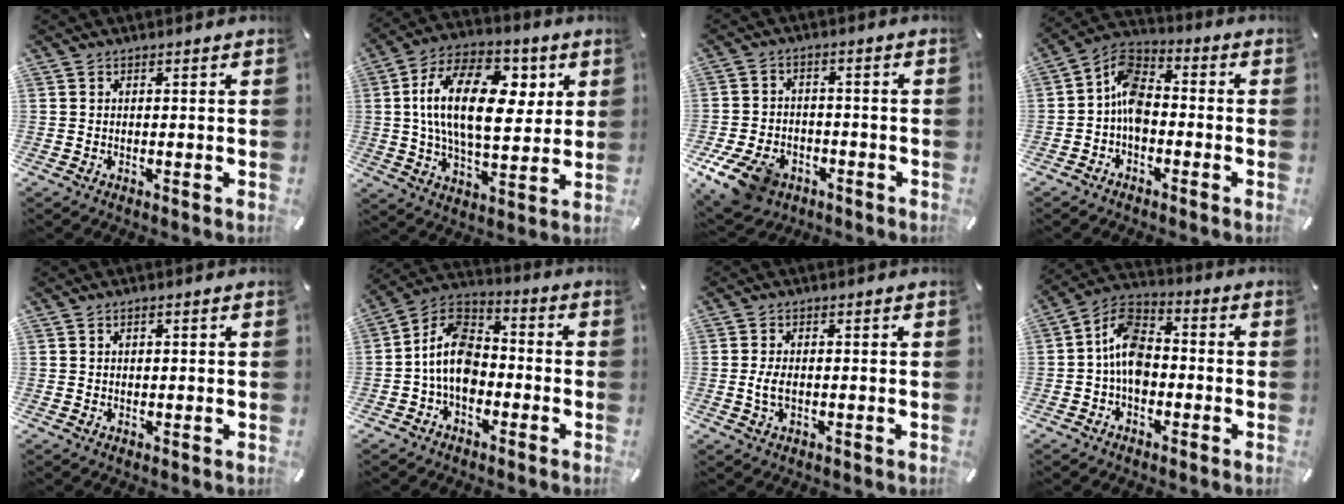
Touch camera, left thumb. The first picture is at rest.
{"total": 21.1, "force": [5.0, 11.6, 16.9], "torque": [-0.309, 0.004, 0.078]}
{"total": 11.1, "force": [-5.8, 7.5, 5.7], "torque": [-0.120, 0.029, -0.106]}
{"total": 8.6, "force": [-2.2, 5.9, 5.9], "torque": [-0.127, 0.015, -0.044]}
{"total": 1.1, "force": [0.4, 0.7, 0.7], "torque": [-0.015, 0.005, 0.007]}
{"total": 11.2, "force": [-3.3, 7.8, 7.4], "torque": [-0.165, 0.014, -0.065]}
{"total": 3.5, "force": [-0.3, 2.0, 2.9], "torque": [-0.068, -0.003, -0.008]}
{"total": 9.8, "force": [-1.7, 6.7, 6.9], "torque": [-0.147, 0.019, -0.030]}